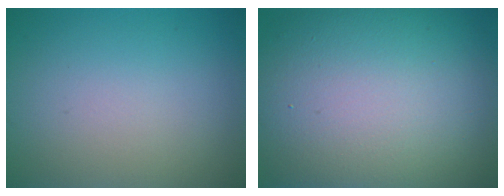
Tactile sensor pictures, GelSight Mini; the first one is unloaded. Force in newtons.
{"total": 16.5, "press": 16.5, "slide": 0.3}